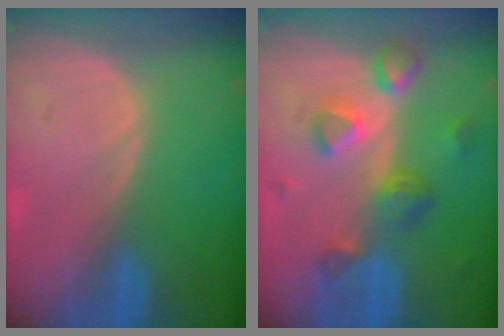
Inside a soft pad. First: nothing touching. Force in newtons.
{"total": 7.7, "press": 6.7, "slide": 3.7}